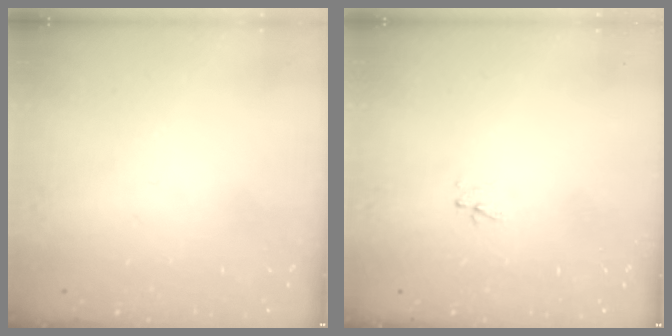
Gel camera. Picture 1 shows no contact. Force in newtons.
{"total": 3.0, "press": 3.0, "slide": 0.3}